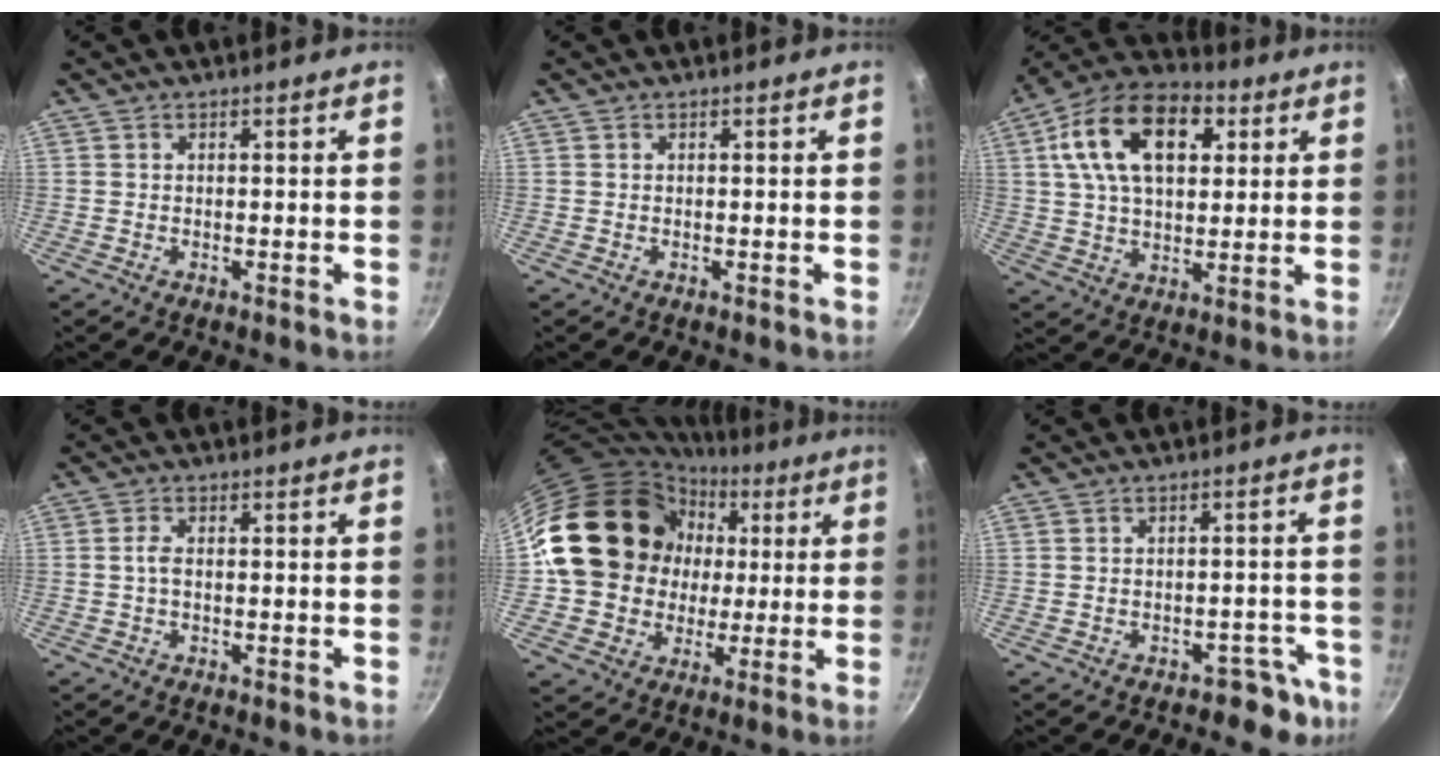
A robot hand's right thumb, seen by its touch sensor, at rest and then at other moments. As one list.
[{"total": 0.0}, {"total": 18.8, "force": [6.0, 11.5, 13.6], "torque": [-0.214, 0.006, 0.090]}, {"total": 1.9, "force": [-0.1, 0.9, 1.7], "torque": [-0.040, 0.006, -0.007]}, {"total": 20.4, "force": [2.3, 17.9, 9.4], "torque": [-0.142, 0.033, 0.050]}, {"total": 5.4, "force": [-3.4, 3.6, 1.9], "torque": [0.023, 0.053, -0.019]}]